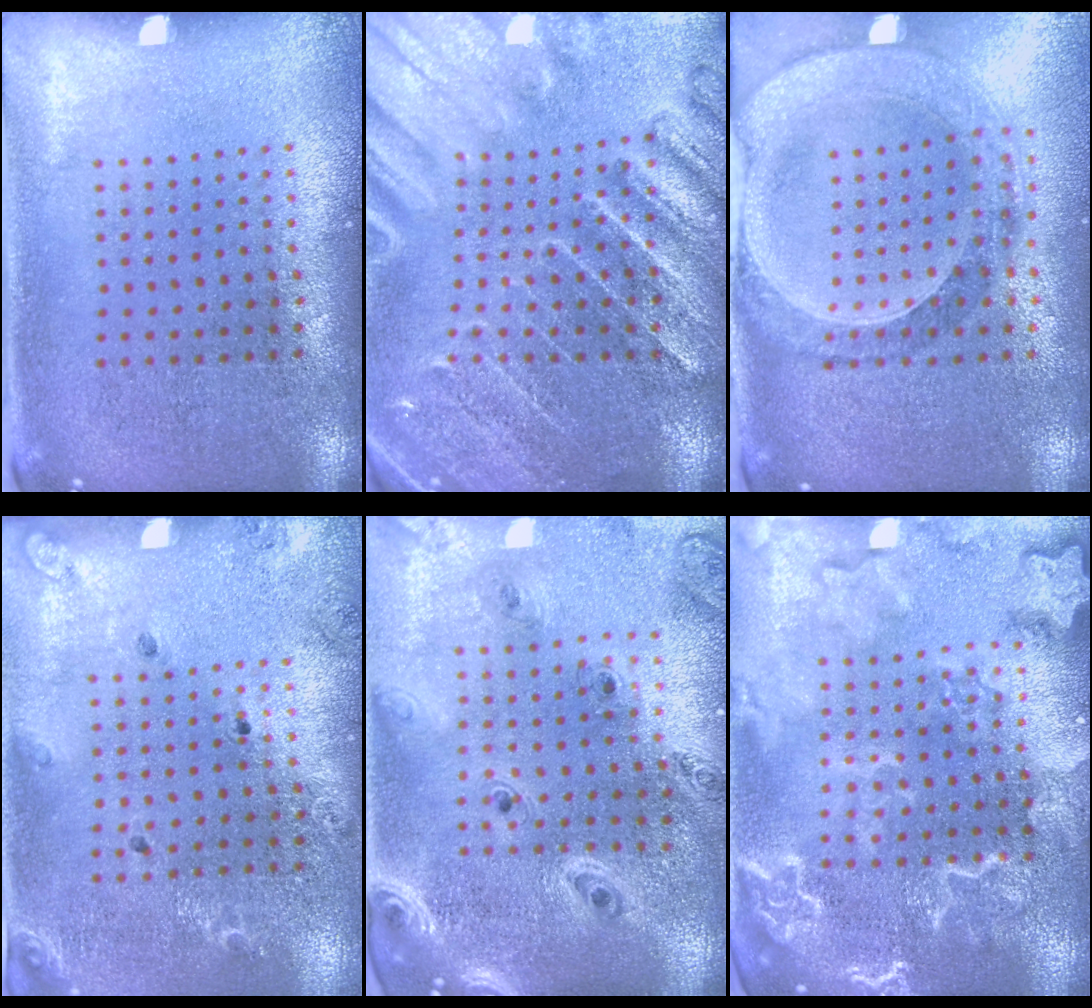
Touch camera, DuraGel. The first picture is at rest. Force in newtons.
{"total": 3.0, "press": 2.9, "slide": 0.9}
{"total": 1.5, "press": 1.4, "slide": 0.4}
{"total": 1.3, "press": 1.3, "slide": 0.3}
{"total": 1.8, "press": 1.7, "slide": 0.4}
{"total": 3.3, "press": 3.3, "slide": 0.4}